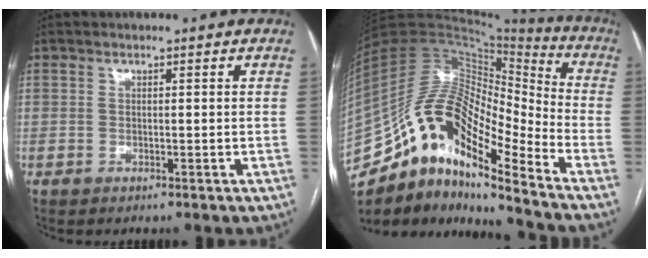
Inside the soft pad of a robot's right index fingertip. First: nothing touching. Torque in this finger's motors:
{"motor_torque": [1.06, -1.08, 1.03, 0.21]}